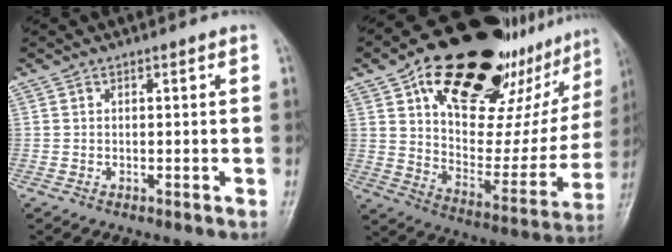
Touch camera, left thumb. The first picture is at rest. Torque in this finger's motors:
{"motor_torque": [2.47, 2.55, 1.62, -1.15, 0.22]}